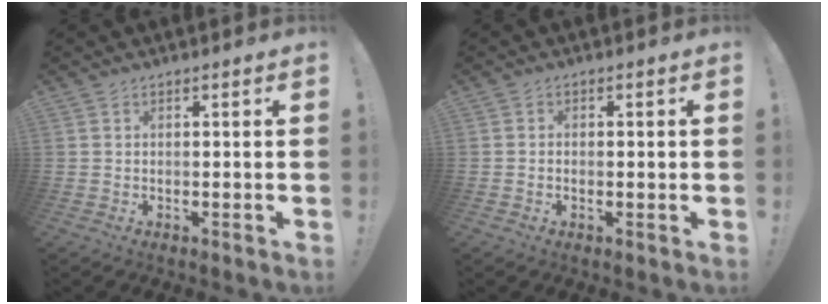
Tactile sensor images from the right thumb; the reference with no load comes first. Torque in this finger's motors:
{"motor_torque": [0.16, -0.31, -0.13, 0.55, -0.06]}